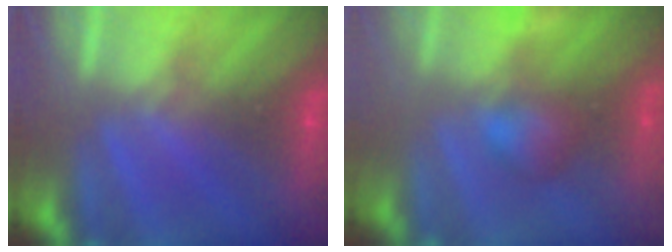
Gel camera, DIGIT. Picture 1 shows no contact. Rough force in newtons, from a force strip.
{"total": 3.3}